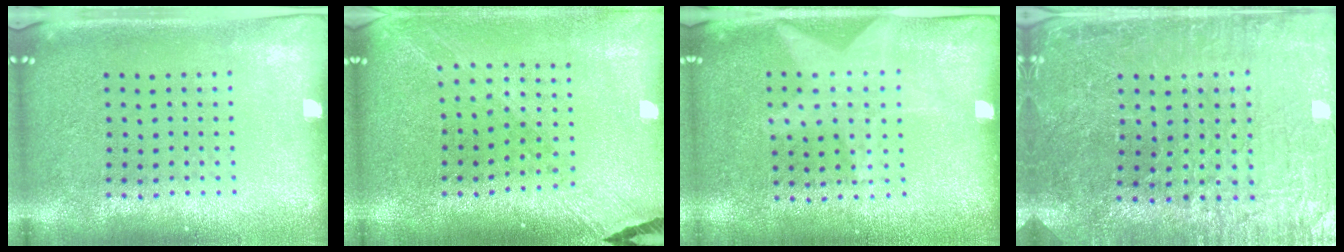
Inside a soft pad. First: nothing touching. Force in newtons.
{"total": 1.4, "press": 1.3, "slide": 0.2}
{"total": 1.1, "press": 1.0, "slide": 0.5}
{"total": 3.3, "press": 3.3, "slide": 0.4}